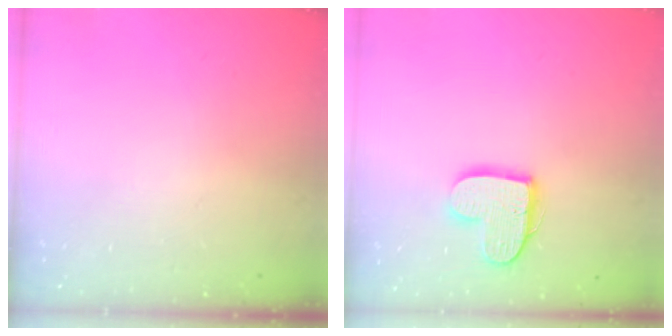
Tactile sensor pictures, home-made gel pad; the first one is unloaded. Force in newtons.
{"total": 13.4, "press": 13.3, "slide": 1.2}